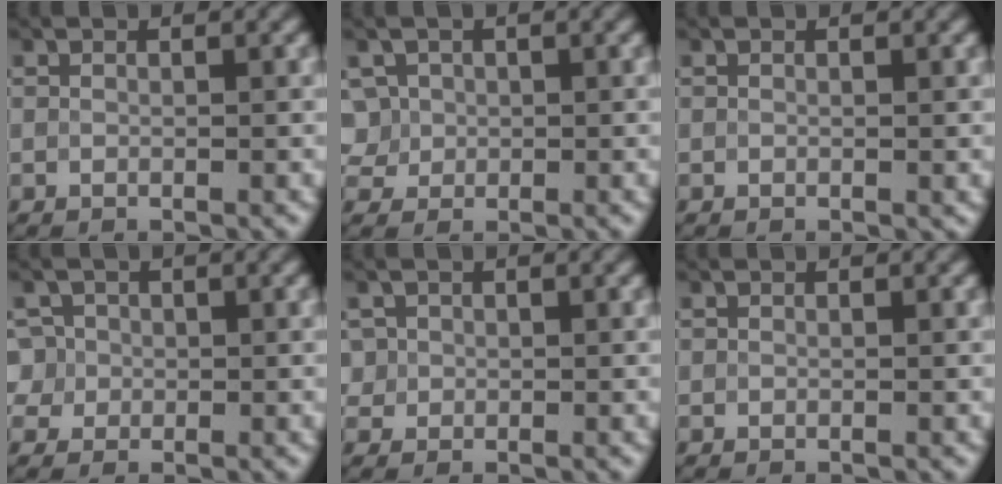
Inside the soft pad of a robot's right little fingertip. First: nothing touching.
{"total": 3.1, "force": [0.6, 2.8, 1.1], "torque": [-0.023, 0.012, 0.020]}
{"total": 0.0}
{"total": 3.4, "force": [0.4, 3.3, 0.9], "torque": [-0.006, 0.025, 0.001]}
{"total": 1.8, "force": [0.4, 1.7, 0.2], "torque": [-0.005, 0.002, 0.023]}
{"total": 0.0}